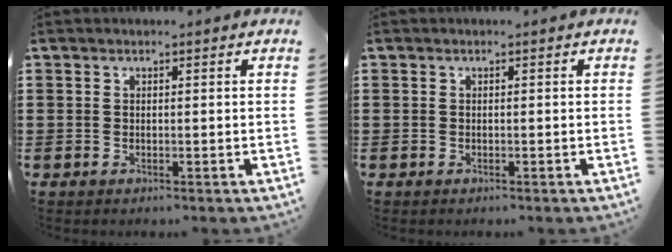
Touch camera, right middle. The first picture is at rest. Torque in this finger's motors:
{"motor_torque": [0.03, 0.03, 0.00, 0.01]}